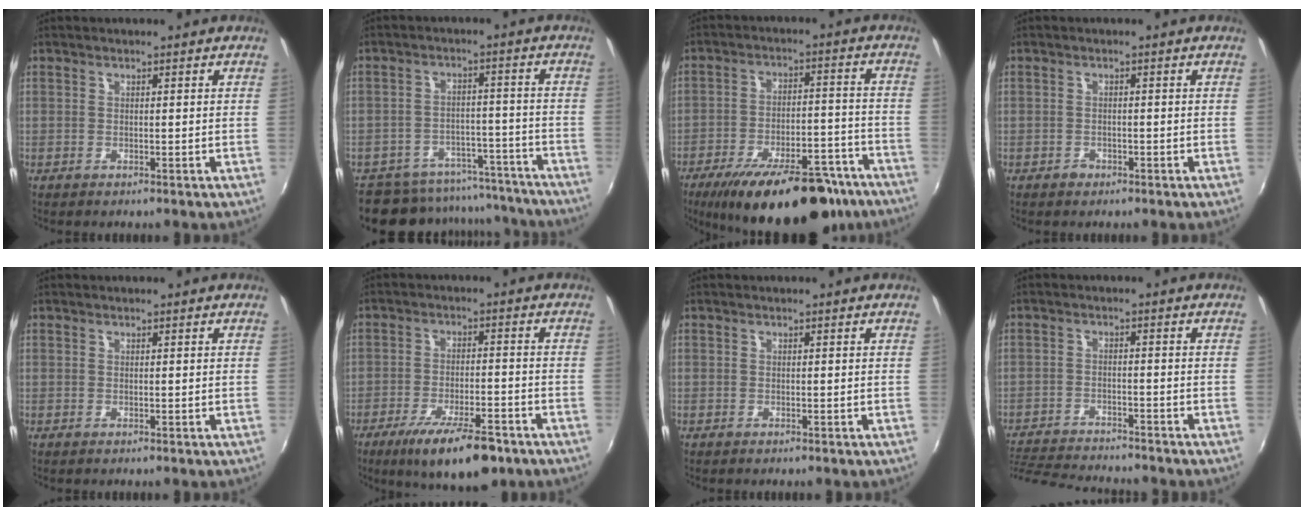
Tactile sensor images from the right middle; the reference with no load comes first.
{"total": 16.9, "force": [-15.3, 6.4, 3.4], "torque": [-0.078, 0.039, -0.197]}
{"total": 22.9, "force": [-17.2, 7.6, 13.1], "torque": [-0.211, -0.019, -0.239]}
{"total": 1.4, "force": [-0.9, 1.0, 0.1], "torque": [-0.004, 0.001, -0.014]}
{"total": 0.0}
{"total": 13.1, "force": [-8.9, 3.6, 9.0], "torque": [-0.169, -0.024, -0.141]}
{"total": 0.0}
{"total": 13.0, "force": [-11.9, 2.3, 4.7], "torque": [-0.115, -0.016, -0.193]}